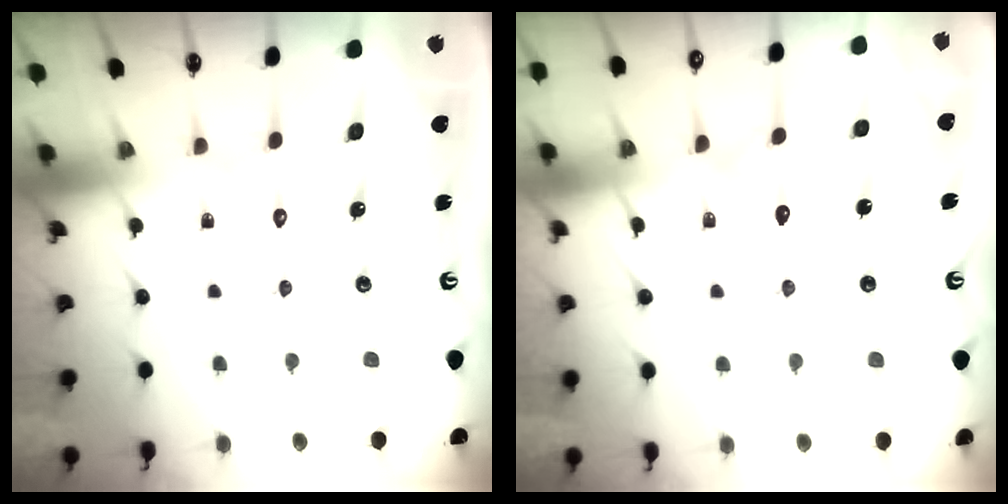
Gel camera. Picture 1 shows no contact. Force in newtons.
{"total": 7.7, "press": 7.7, "slide": 0.8}